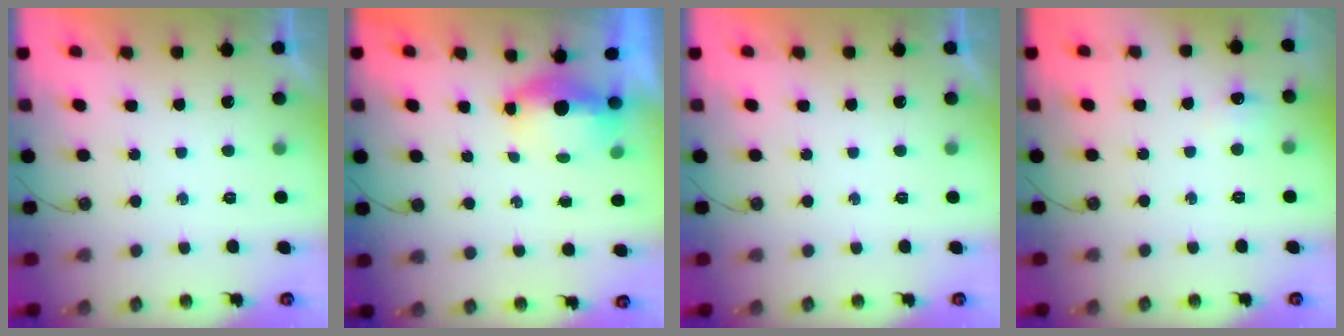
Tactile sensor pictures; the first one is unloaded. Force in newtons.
{"total": 4.7, "press": 4.5, "slide": 1.2}
{"total": 0.0}
{"total": 6.1, "press": 6.1, "slide": 0.7}